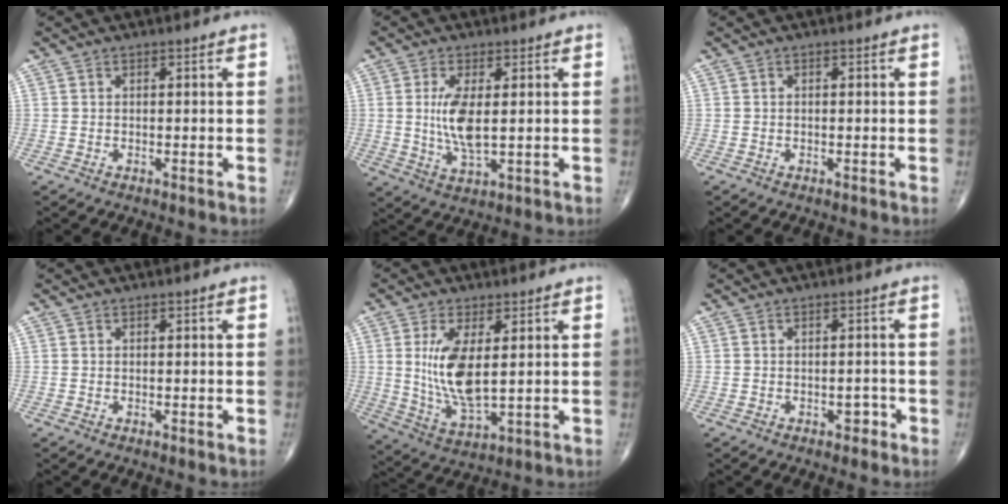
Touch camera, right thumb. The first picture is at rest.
{"total": 7.6, "force": [0.8, 2.8, 7.1], "torque": [-0.144, -0.018, 0.019]}
{"total": 0.0}
{"total": 0.0}
{"total": 11.2, "force": [1.8, 4.5, 10.1], "torque": [-0.198, -0.026, 0.045]}
{"total": 1.8, "force": [-1.0, 1.1, 1.0], "torque": [-0.001, 0.007, -0.016]}